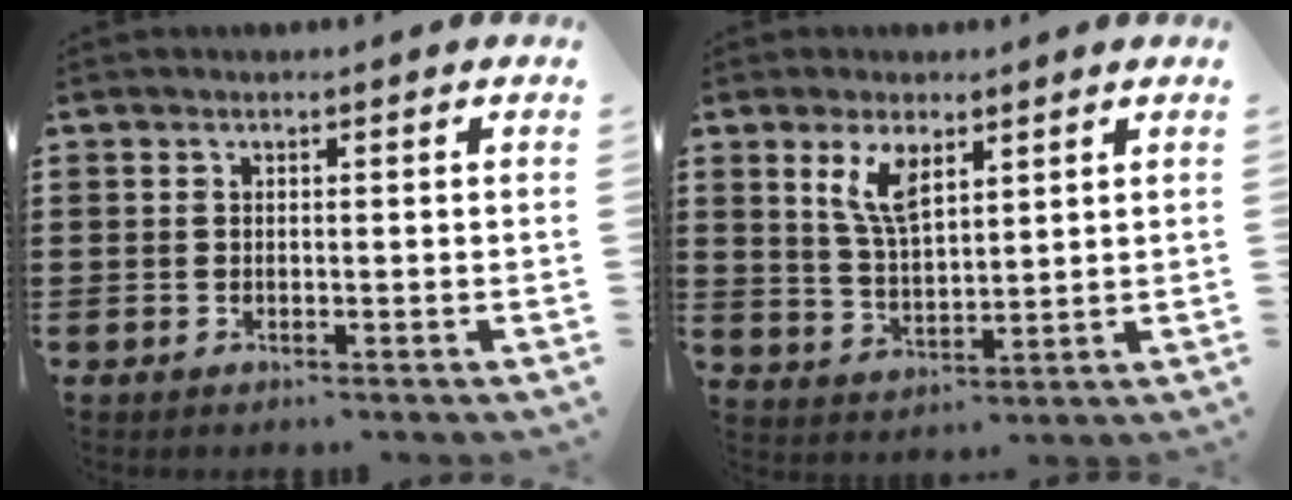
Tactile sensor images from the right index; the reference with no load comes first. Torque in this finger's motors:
{"motor_torque": [0.81, 0.20, 0.47, 0.08]}